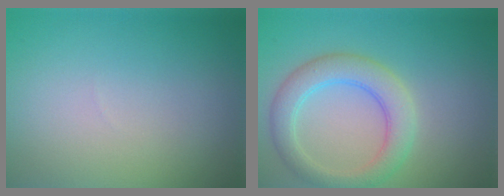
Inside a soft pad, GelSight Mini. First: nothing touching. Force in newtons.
{"total": 4.3, "press": 4.3, "slide": 0.2}